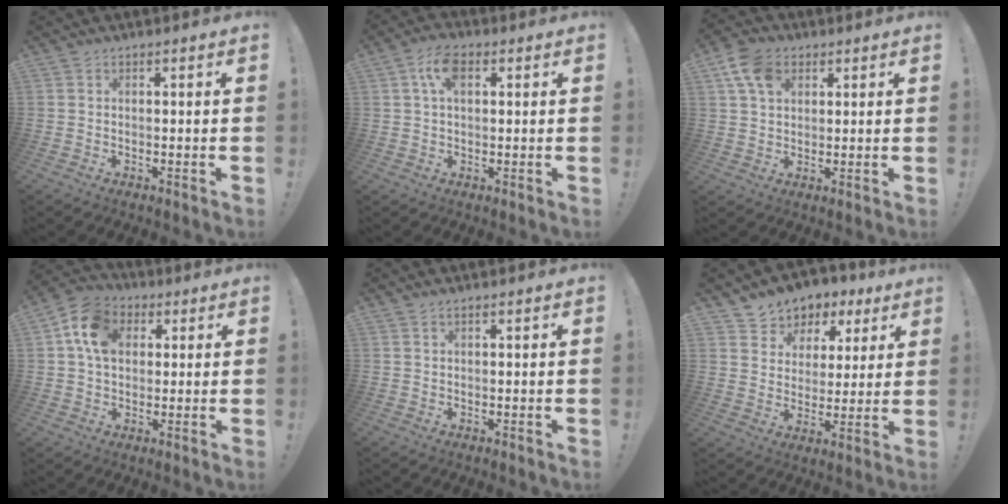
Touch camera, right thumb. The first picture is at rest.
{"total": 7.1, "force": [2.2, 3.9, 5.5], "torque": [-0.099, 0.009, 0.040]}
{"total": 10.1, "force": [4.4, 7.2, 5.7], "torque": [-0.106, -0.004, 0.084]}
{"total": 11.9, "force": [3.5, 9.1, 6.9], "torque": [-0.120, 0.004, 0.069]}
{"total": 0.7, "force": [0.5, 0.2, 0.5], "torque": [-0.014, 0.002, 0.010]}
{"total": 6.5, "force": [3.2, 5.6, 0.7], "torque": [-0.006, -0.036, 0.064]}